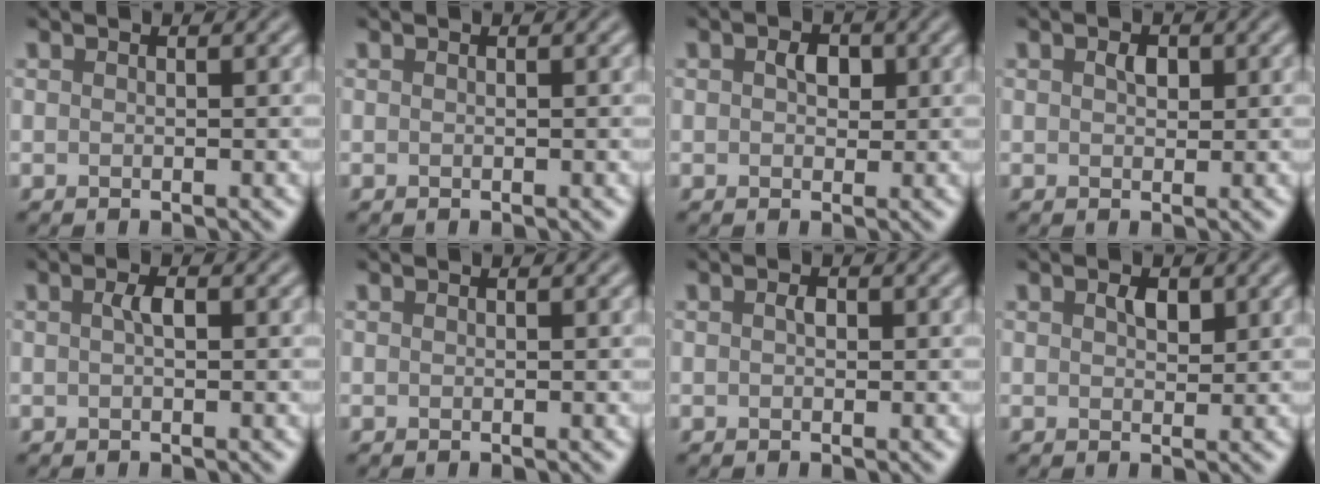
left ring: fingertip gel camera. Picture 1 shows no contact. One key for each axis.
{"total": 0.0}
{"total": 2.0, "fx": 0.5, "fy": 1.4, "fz": 1.3, "tx": -0.021, "ty": 0.000, "tz": 0.005}
{"total": 1.4, "fx": 0.5, "fy": 0.9, "fz": 0.9, "tx": -0.015, "ty": 0.000, "tz": 0.008}
{"total": 1.2, "fx": 0.1, "fy": 0.4, "fz": 1.1, "tx": -0.022, "ty": 0.002, "tz": 0.003}
{"total": 0.0}
{"total": 0.9, "fx": 0.1, "fy": 0.6, "fz": 0.7, "tx": -0.011, "ty": 0.000, "tz": 0.000}
{"total": 1.6, "fx": 0.7, "fy": 1.0, "fz": 1.1, "tx": -0.017, "ty": -0.001, "tz": 0.014}